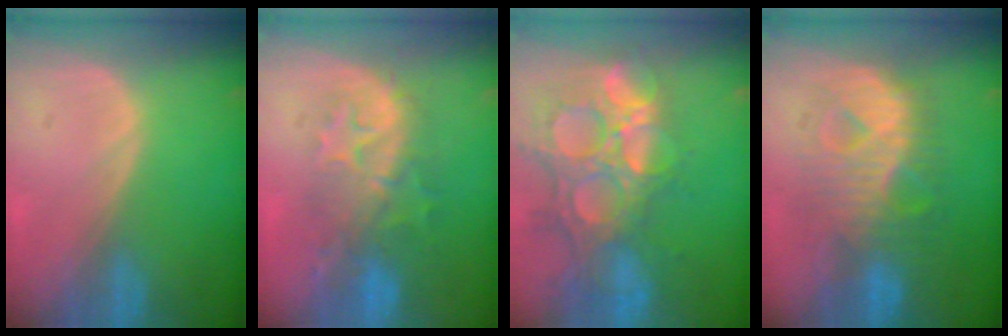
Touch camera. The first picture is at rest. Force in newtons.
{"total": 9.1, "press": 8.6, "slide": 3.0}
{"total": 14.8, "press": 12.1, "slide": 8.4}
{"total": 9.8, "press": 9.8, "slide": 0.6}